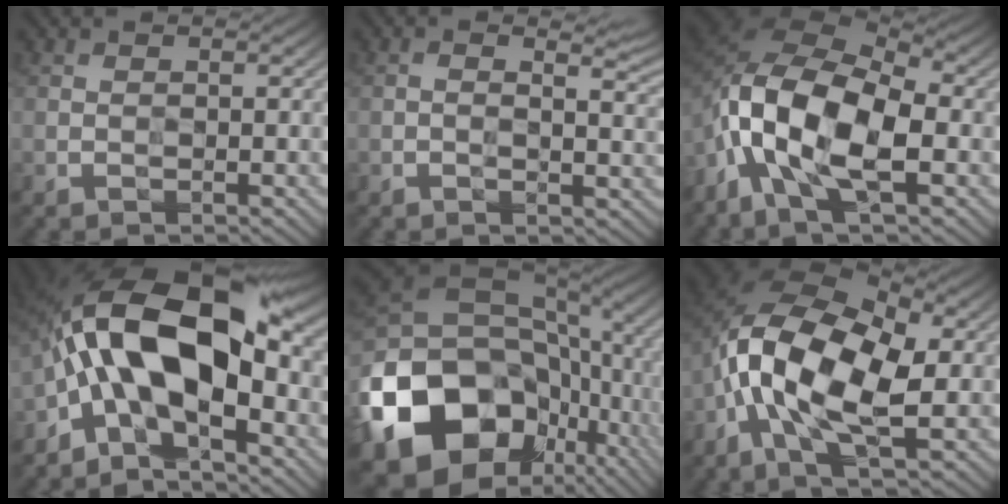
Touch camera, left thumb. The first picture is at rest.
{"total": 3.0, "force": [1.3, 0.4, 2.6], "torque": [-0.047, 0.006, 0.015]}
{"total": 13.4, "force": [-4.3, 6.4, 10.9], "torque": [-0.256, -0.012, -0.088]}
{"total": 15.4, "force": [-1.7, 6.8, 13.7], "torque": [-0.243, 0.032, -0.042]}
{"total": 19.7, "force": [-5.7, 14.7, 11.7], "torque": [-0.318, -0.025, -0.103]}
{"total": 14.4, "force": [-2.0, 7.3, 12.2], "torque": [-0.271, 0.003, -0.050]}